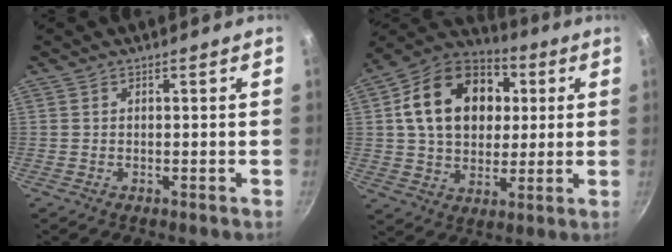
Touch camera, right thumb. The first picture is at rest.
{"total": 20.4, "force": [4.3, 15.1, 13.1], "torque": [-0.191, 0.018, 0.065]}